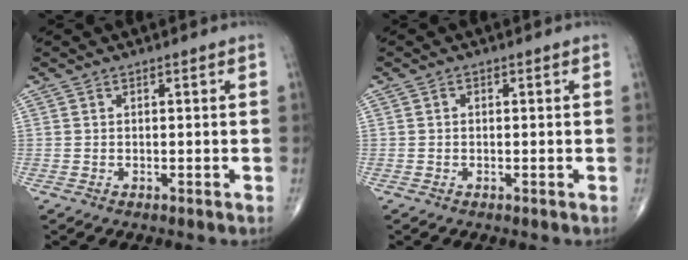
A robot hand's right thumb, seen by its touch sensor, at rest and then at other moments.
{"total": 0.7, "force": [0.0, 0.5, 0.5], "torque": [-0.006, 0.001, -0.002]}